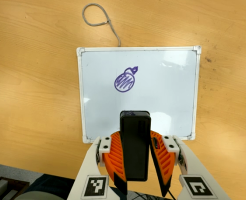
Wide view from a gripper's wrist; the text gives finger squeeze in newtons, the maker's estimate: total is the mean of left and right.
{"total": 9.7, "left": 8.1, "right": 11.3}